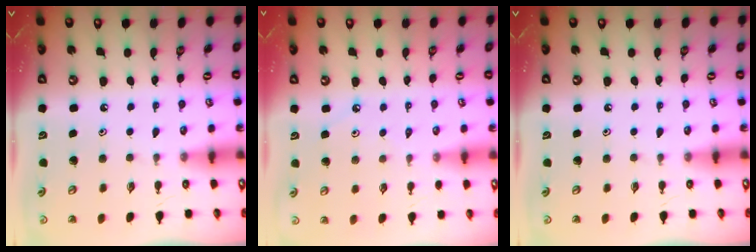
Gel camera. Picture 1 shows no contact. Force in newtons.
{"total": 1.7, "press": 1.7, "slide": 0.3}
{"total": 0.0}